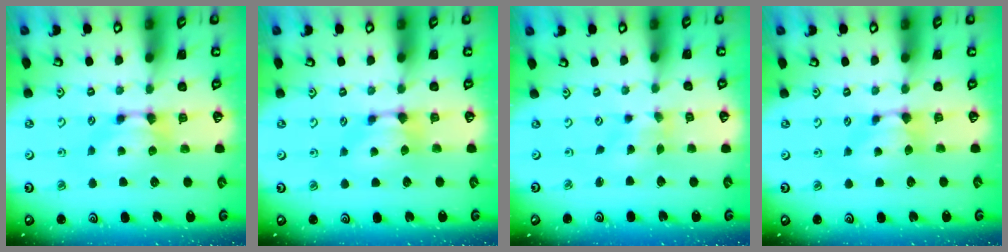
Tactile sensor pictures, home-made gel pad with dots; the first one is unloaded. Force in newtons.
{"total": 0.8, "press": 0.5, "slide": 0.6}
{"total": 2.6, "press": 2.4, "slide": 0.9}
{"total": 0.9, "press": 0.6, "slide": 0.6}